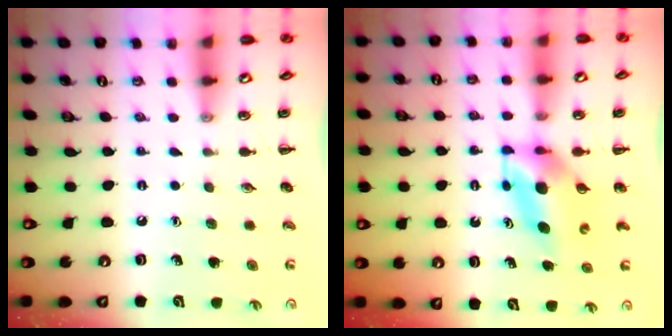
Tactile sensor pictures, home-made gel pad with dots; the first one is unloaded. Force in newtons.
{"total": 5.6, "press": 5.6, "slide": 0.9}